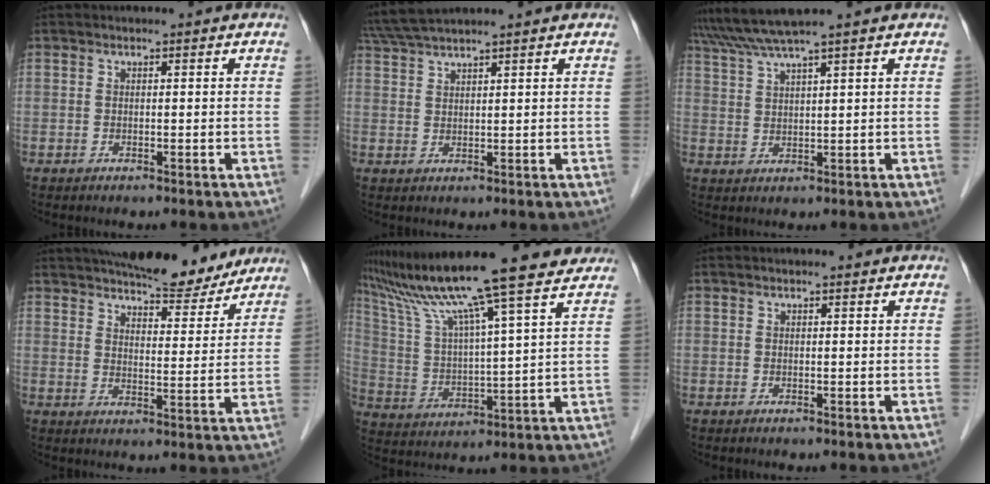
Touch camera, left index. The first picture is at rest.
{"total": 7.5, "force": [6.7, -0.6, 3.4], "torque": [-0.064, 0.039, 0.119]}
{"total": 5.3, "force": [4.5, -1.8, 2.2], "torque": [-0.049, 0.015, 0.093]}
{"total": 16.0, "force": [14.4, 3.6, 6.1], "torque": [-0.083, 0.004, 0.195]}
{"total": 20.6, "force": [17.1, -0.5, 11.4], "torque": [-0.198, 0.016, 0.270]}
{"total": 1.0, "force": [0.9, 0.1, 0.4], "torque": [-0.009, 0.013, 0.016]}